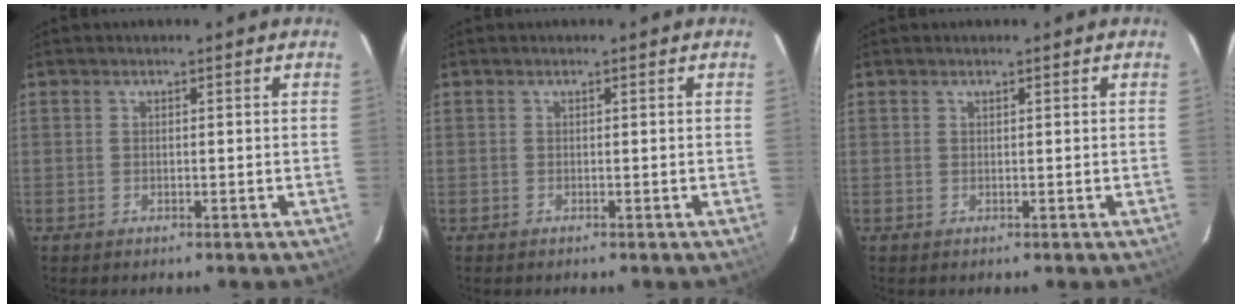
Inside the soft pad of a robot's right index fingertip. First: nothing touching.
{"total": 0.0}
{"total": 0.0}